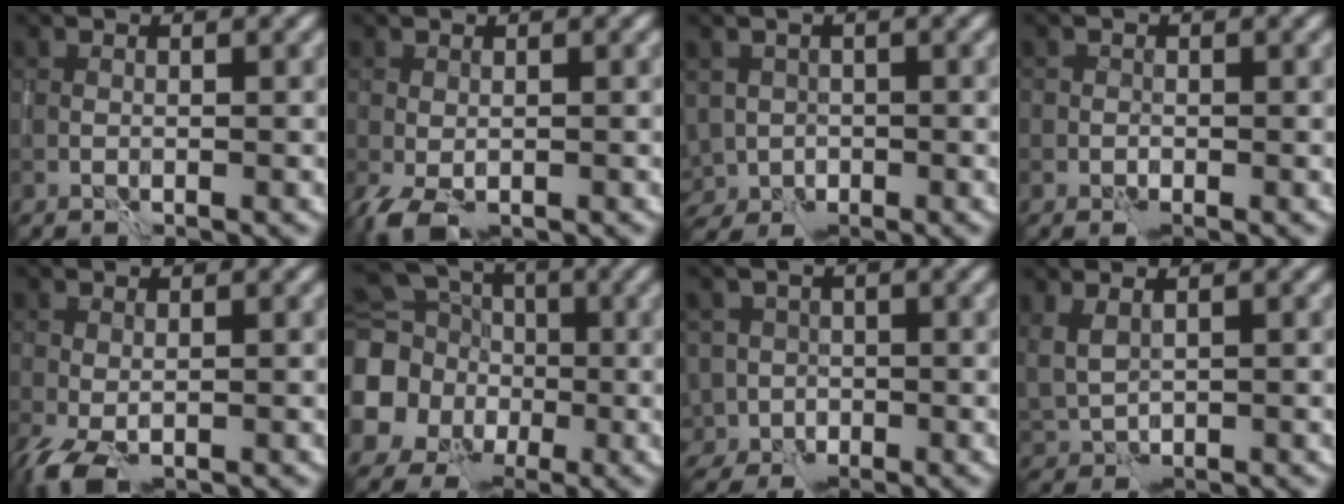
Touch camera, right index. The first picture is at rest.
{"total": 2.8, "force": [-1.8, 1.4, 1.6], "torque": [-0.030, -0.008, -0.031]}
{"total": 3.3, "force": [-1.6, 2.7, 0.9], "torque": [-0.004, -0.011, -0.031]}
{"total": 0.8, "force": [-0.4, 0.7, 0.1], "torque": [0.004, 0.000, -0.009]}
{"total": 3.5, "force": [-1.9, 1.7, 2.4], "torque": [-0.049, -0.010, -0.034]}
{"total": 12.0, "force": [-1.2, 11.3, 4.0], "torque": [-0.134, -0.018, -0.044]}
{"total": 5.4, "force": [-3.0, 4.4, 0.9], "torque": [-0.001, -0.016, -0.056]}
{"total": 2.2, "force": [1.2, 1.1, 1.5], "torque": [-0.033, -0.003, 0.036]}